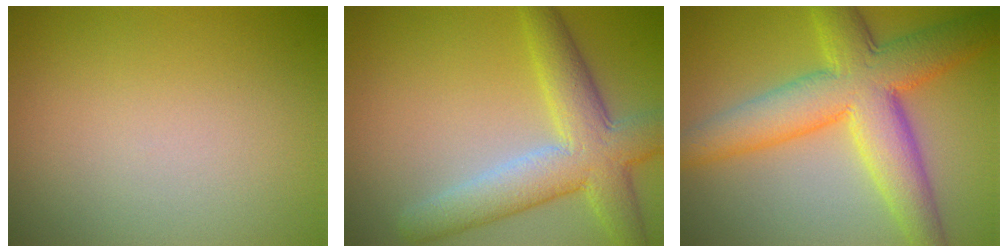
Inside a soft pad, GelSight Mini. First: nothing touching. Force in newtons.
{"total": 6.8, "press": 6.8, "slide": 0.3}
{"total": 9.3, "press": 9.3, "slide": 0.4}